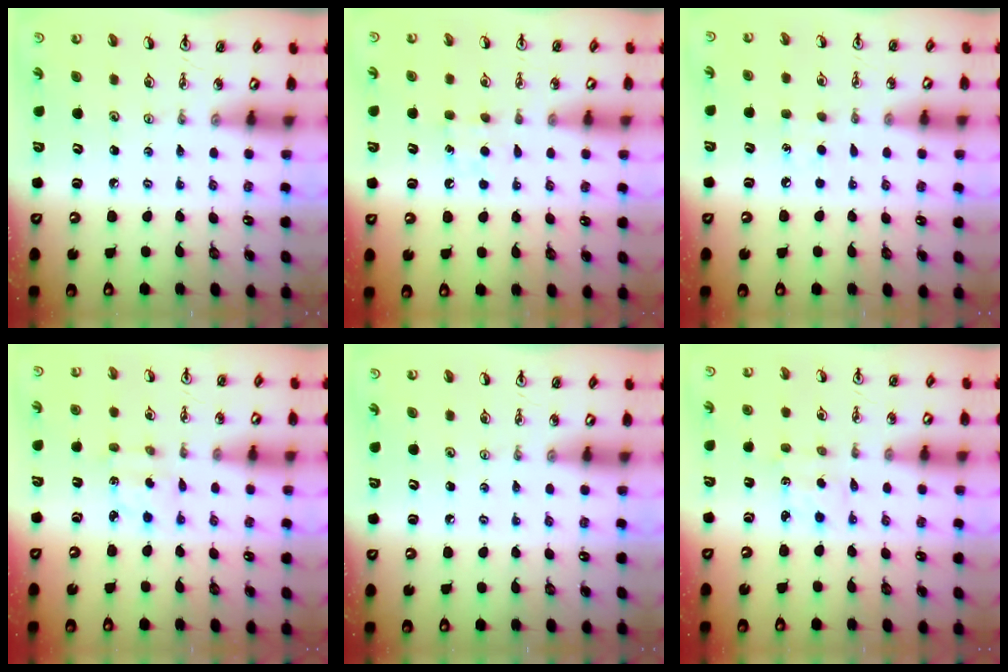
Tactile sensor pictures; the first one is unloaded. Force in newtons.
{"total": 6.4, "press": 6.3, "slide": 0.7}
{"total": 5.5, "press": 5.4, "slide": 0.5}
{"total": 2.2, "press": 2.1, "slide": 0.6}
{"total": 0.0}
{"total": 2.1, "press": 2.0, "slide": 0.6}